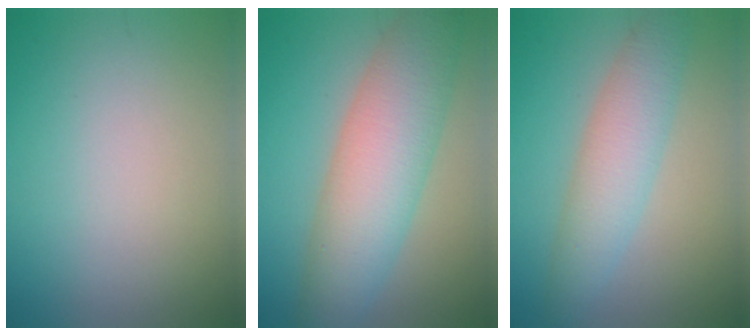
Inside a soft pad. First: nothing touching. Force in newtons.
{"total": 8.7, "press": 8.6, "slide": 0.3}
{"total": 4.9, "press": 4.9, "slide": 0.1}